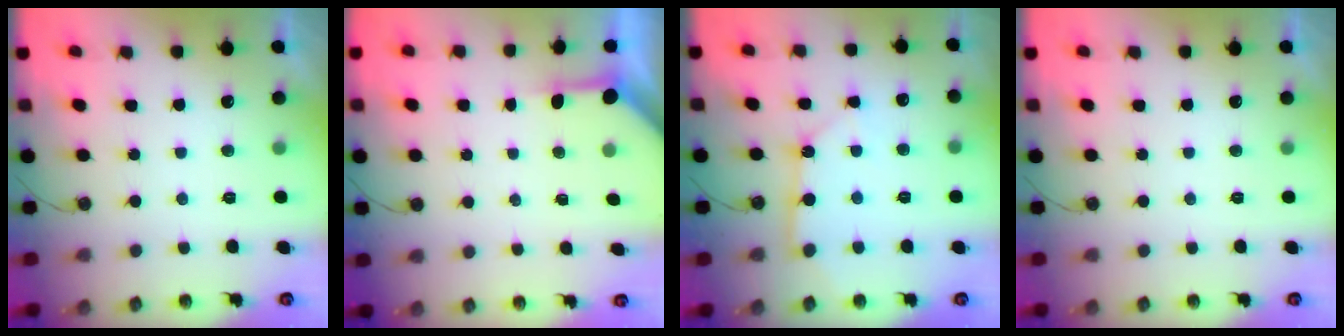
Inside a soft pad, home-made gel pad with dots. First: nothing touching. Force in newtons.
{"total": 3.3, "press": 3.3, "slide": 0.3}
{"total": 5.6, "press": 5.6, "slide": 0.4}
{"total": 0.0}